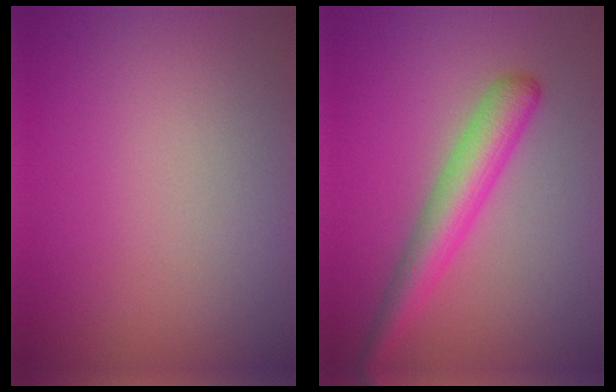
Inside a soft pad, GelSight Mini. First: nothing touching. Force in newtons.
{"total": 4.3, "press": 4.3, "slide": 0.1}